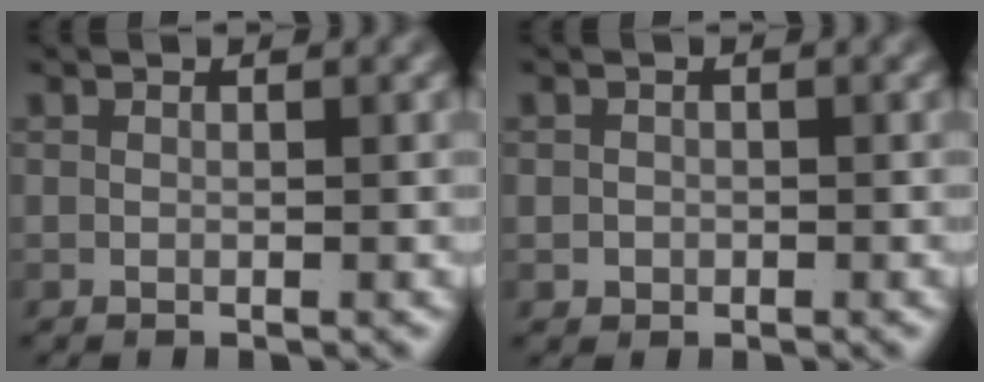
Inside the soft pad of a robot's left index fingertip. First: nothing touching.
{"total": 1.3, "force": [-0.4, 1.2, 0.3], "torque": [-0.017, -0.014, 0.001]}